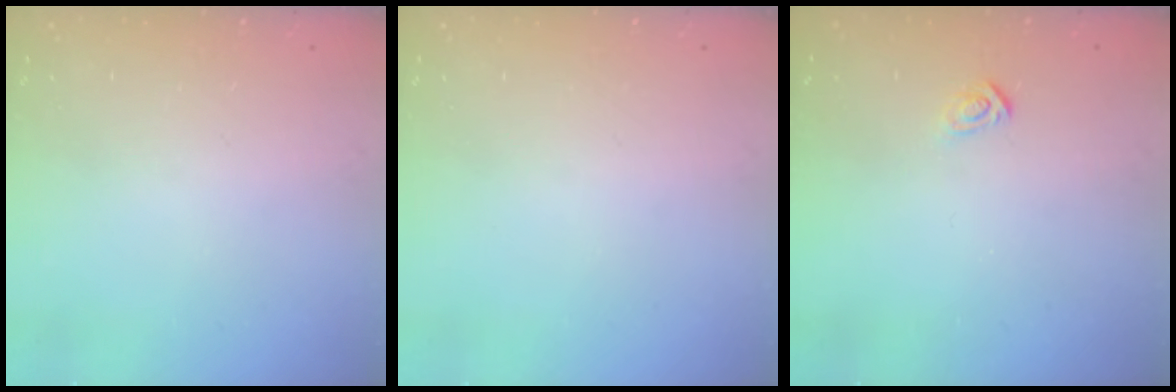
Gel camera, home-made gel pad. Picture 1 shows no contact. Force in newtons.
{"total": 0.0}
{"total": 3.6, "press": 3.6, "slide": 0.4}